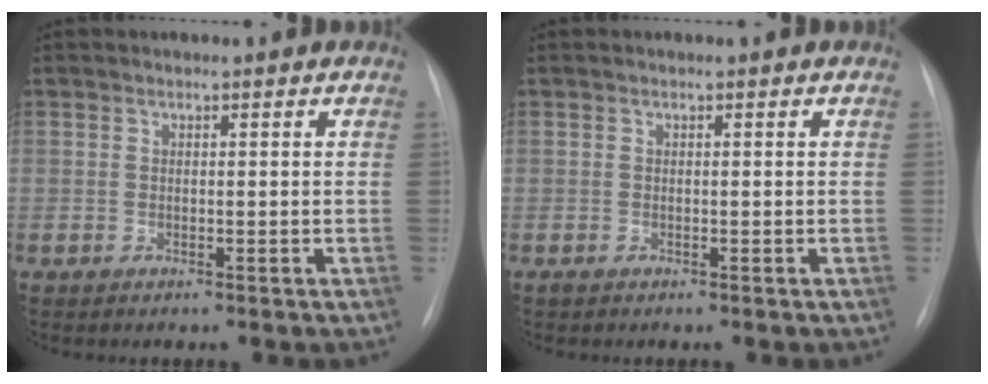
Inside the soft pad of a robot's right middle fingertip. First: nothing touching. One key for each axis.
{"total": 1.1, "fx": -0.9, "fy": 0.4, "fz": 0.4, "tx": -0.008, "ty": -0.002, "tz": -0.010}